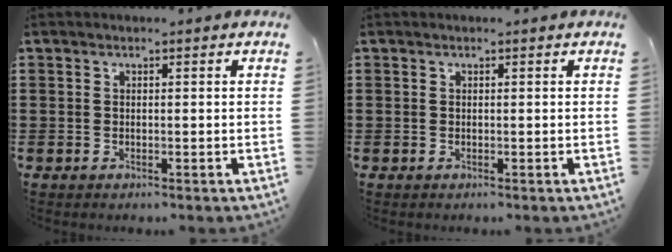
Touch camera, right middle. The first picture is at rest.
{"total": 0.0}